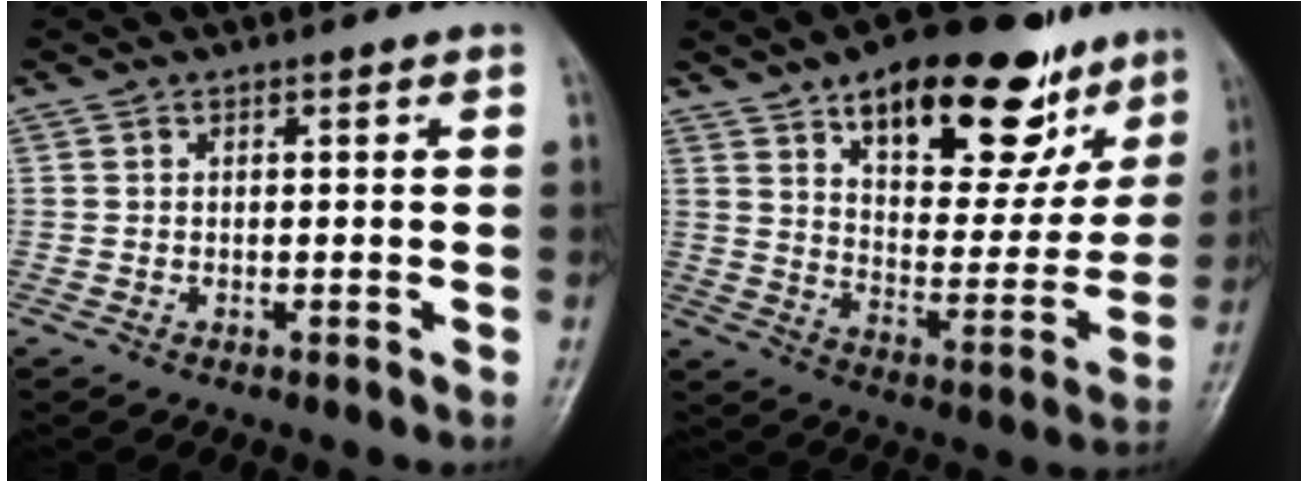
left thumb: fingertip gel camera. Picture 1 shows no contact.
{"total": 24.1, "force": [14.5, 10.8, 15.9], "torque": [-0.173, -0.046, 0.221]}